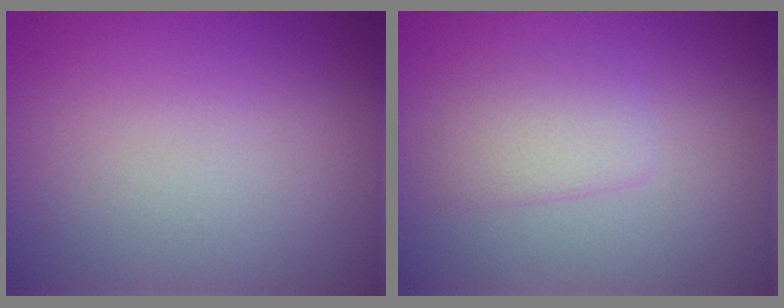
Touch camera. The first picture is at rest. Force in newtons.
{"total": 2.1, "press": 2.1, "slide": 0.1}